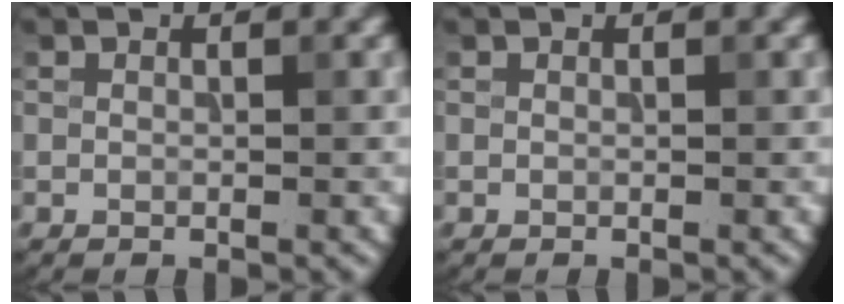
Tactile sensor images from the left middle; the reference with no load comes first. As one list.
[{"total": 0.0}]